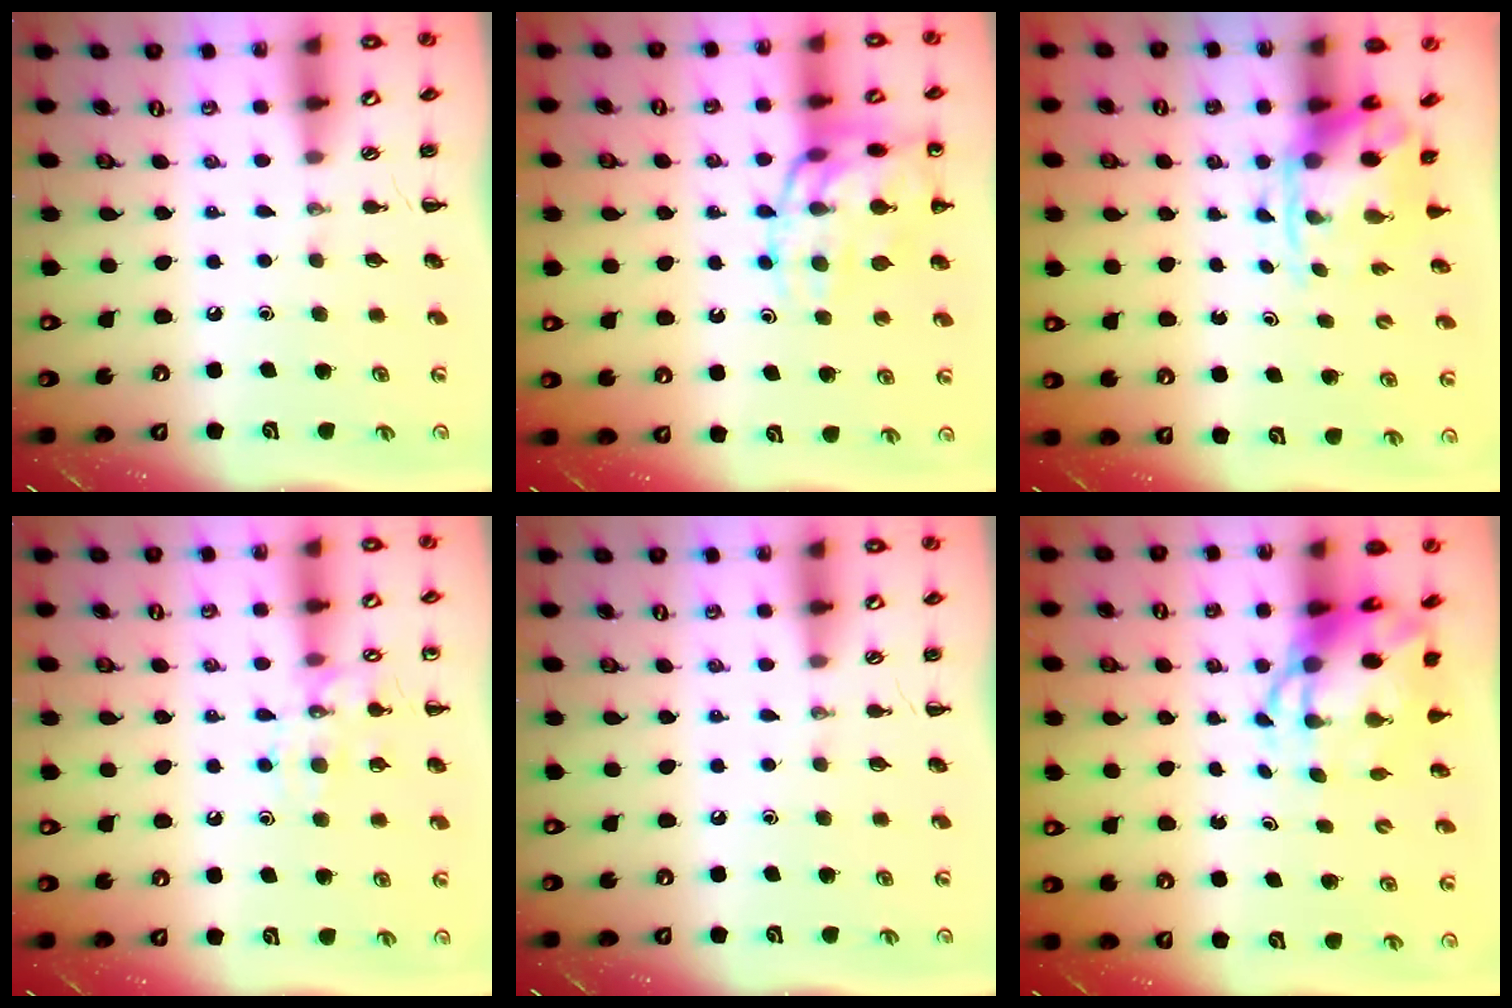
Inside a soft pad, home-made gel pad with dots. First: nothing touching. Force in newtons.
{"total": 17.6, "press": 17.5, "slide": 2.0}
{"total": 3.7, "press": 3.7, "slide": 0.8}
{"total": 10.4, "press": 10.4, "slide": 0.7}
{"total": 0.0}
{"total": 6.6, "press": 6.4, "slide": 1.8}